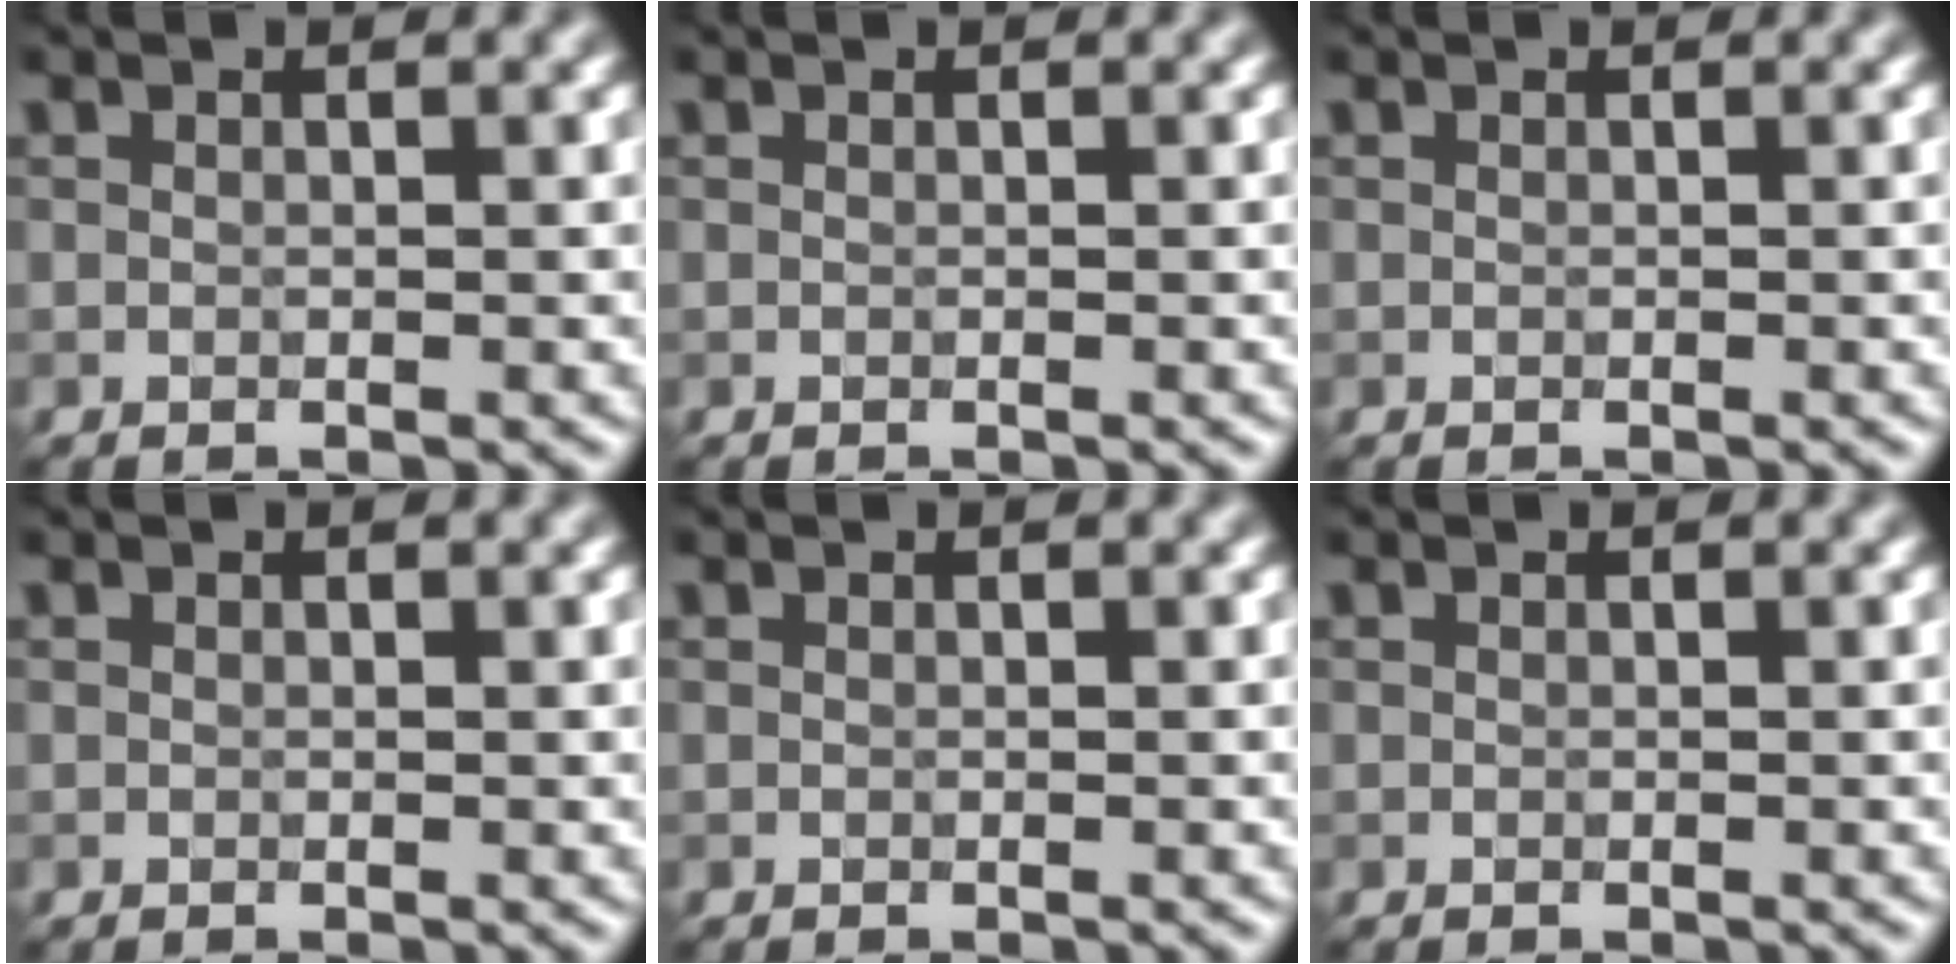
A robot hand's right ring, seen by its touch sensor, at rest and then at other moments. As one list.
[{"total": 0.0}, {"total": 0.0}, {"total": 0.0}, {"total": 0.0}, {"total": 0.0}]